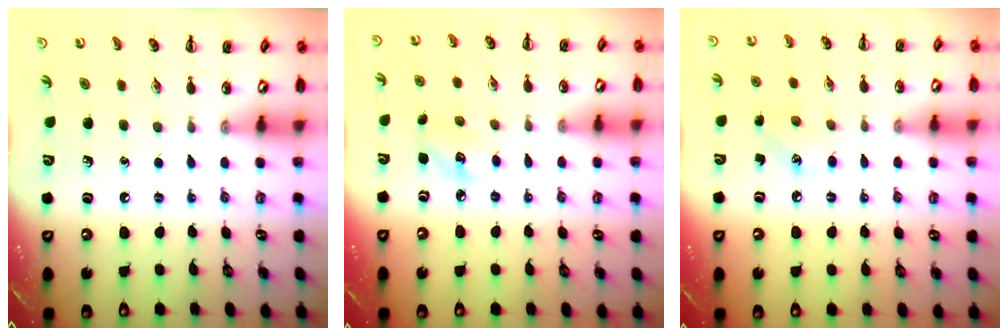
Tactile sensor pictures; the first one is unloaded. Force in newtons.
{"total": 4.0, "press": 3.9, "slide": 0.7}
{"total": 7.0, "press": 6.7, "slide": 1.9}